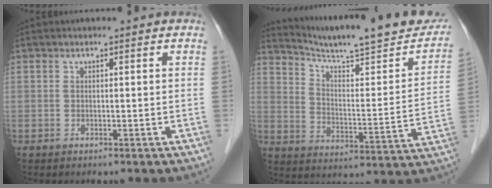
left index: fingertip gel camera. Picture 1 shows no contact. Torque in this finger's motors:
{"motor_torque": [-0.06, -0.34, 0.07, 0.02]}